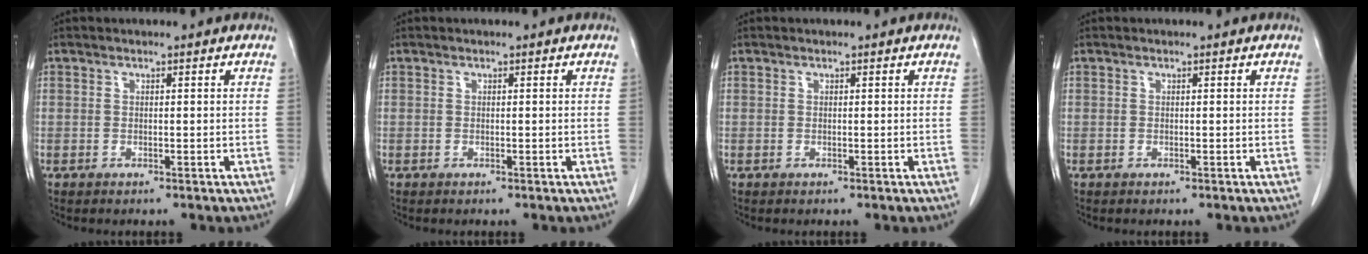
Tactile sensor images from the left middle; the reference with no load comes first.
{"total": 0.0}
{"total": 0.0}
{"total": 0.0}